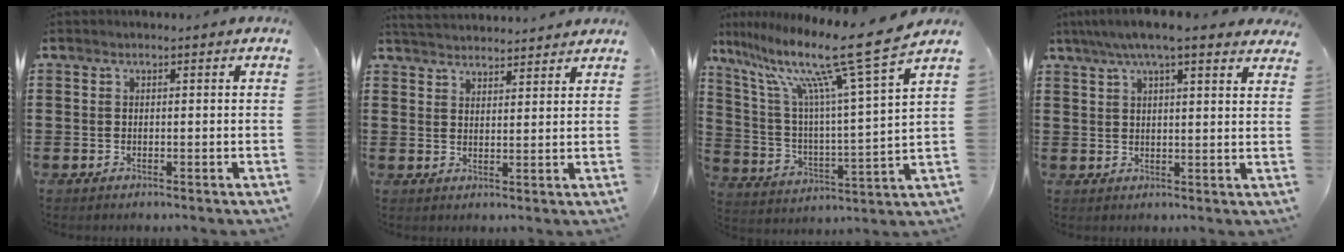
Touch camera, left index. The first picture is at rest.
{"total": 3.3, "force": [3.3, 0.0, 0.1], "torque": [-0.011, -0.011, 0.060]}
{"total": 15.4, "force": [11.2, 0.5, 10.6], "torque": [-0.226, -0.069, 0.173]}
{"total": 6.4, "force": [5.1, 0.6, 3.9], "torque": [-0.088, -0.004, 0.090]}